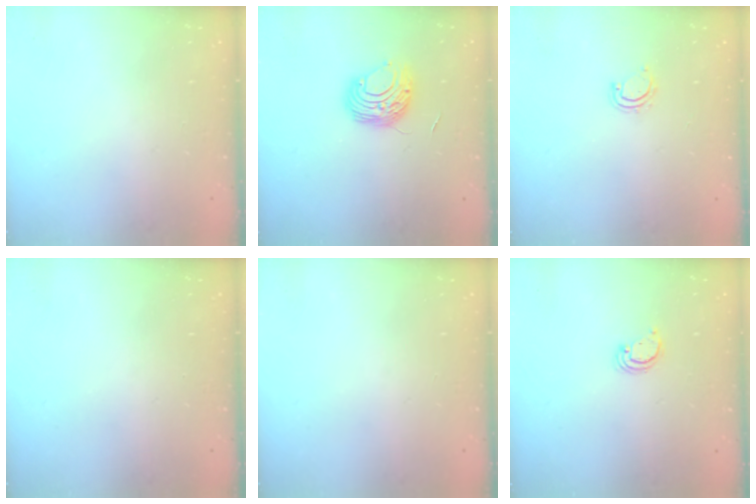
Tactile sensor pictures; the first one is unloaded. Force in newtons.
{"total": 9.3, "press": 9.3, "slide": 0.5}
{"total": 4.5, "press": 4.4, "slide": 0.4}
{"total": 0.0}
{"total": 0.0}
{"total": 2.4, "press": 2.4, "slide": 0.2}